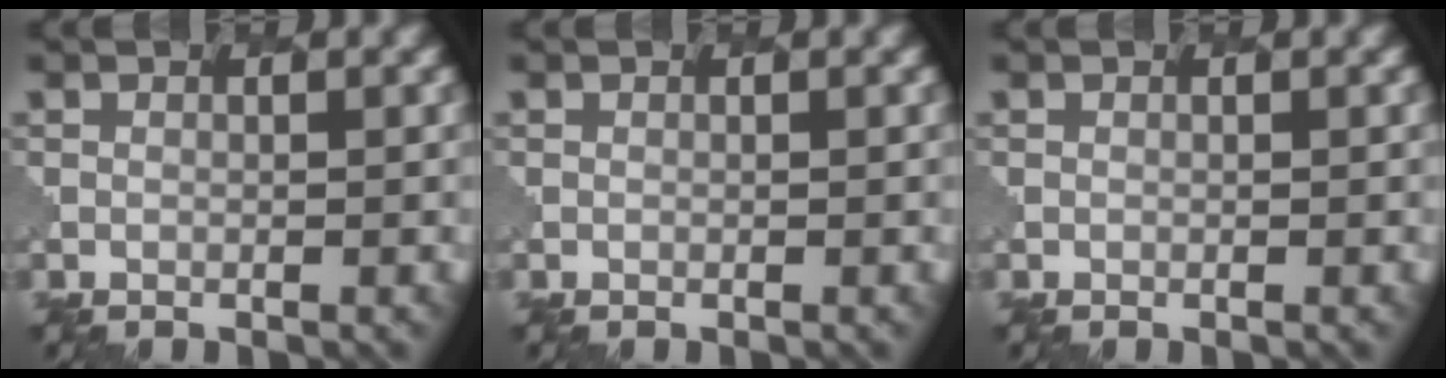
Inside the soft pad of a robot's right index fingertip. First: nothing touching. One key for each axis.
{"total": 0.0}
{"total": 0.0}